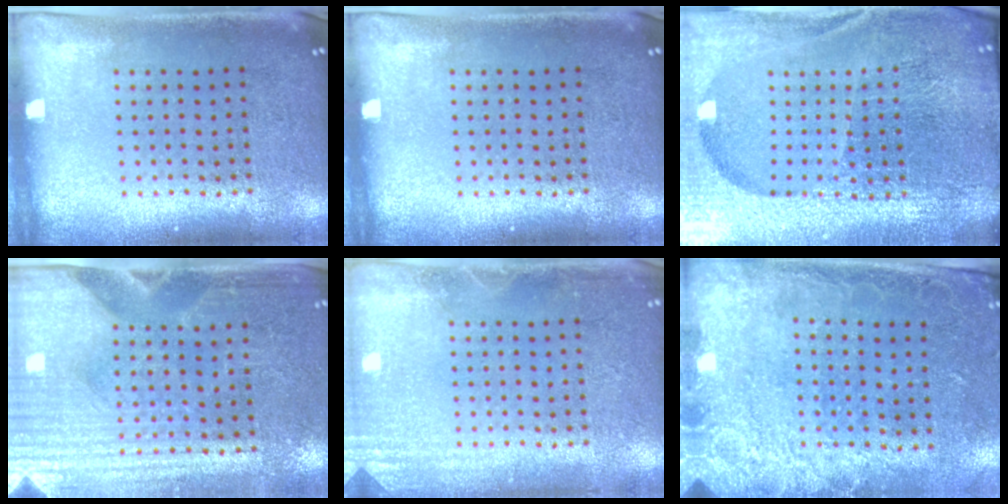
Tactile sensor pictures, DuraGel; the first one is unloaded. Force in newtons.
{"total": 0.0}
{"total": 6.8, "press": 5.9, "slide": 3.4}
{"total": 3.6, "press": 3.4, "slide": 1.4}
{"total": 2.0, "press": 2.0, "slide": 0.4}
{"total": 2.6, "press": 1.9, "slide": 1.8}